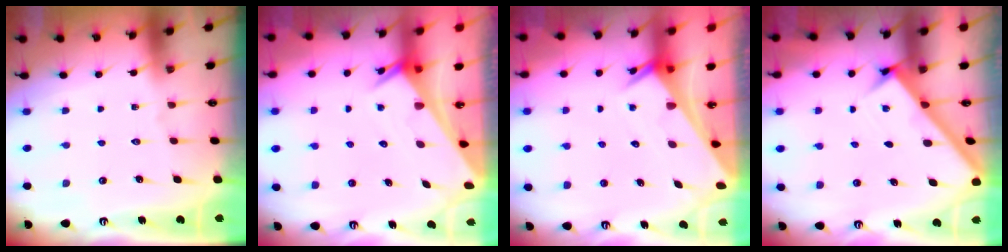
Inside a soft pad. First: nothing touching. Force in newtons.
{"total": 2.5, "press": 2.5, "slide": 0.1}
{"total": 2.7, "press": 2.7, "slide": 0.1}
{"total": 2.7, "press": 2.7, "slide": 0.4}